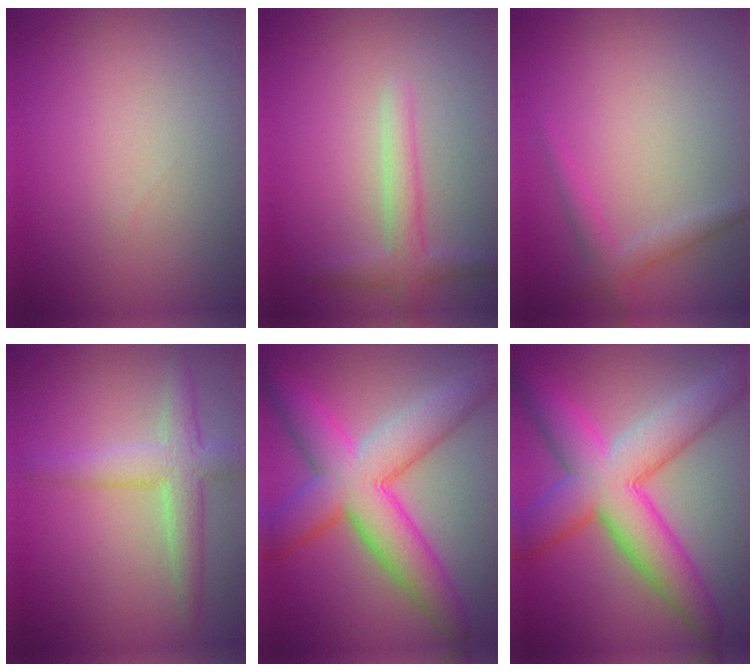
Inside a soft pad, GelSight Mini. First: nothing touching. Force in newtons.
{"total": 2.4, "press": 2.4, "slide": 0.1}
{"total": 1.8, "press": 1.8, "slide": 0.1}
{"total": 3.9, "press": 3.9, "slide": 0.1}
{"total": 9.6, "press": 9.6, "slide": 0.4}
{"total": 9.6, "press": 9.6, "slide": 0.4}